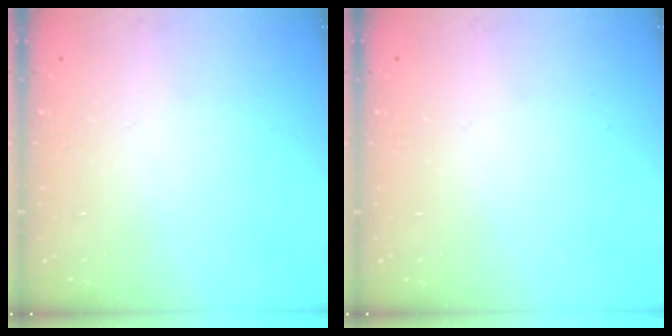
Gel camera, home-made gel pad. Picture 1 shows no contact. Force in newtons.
{"total": 0.0}